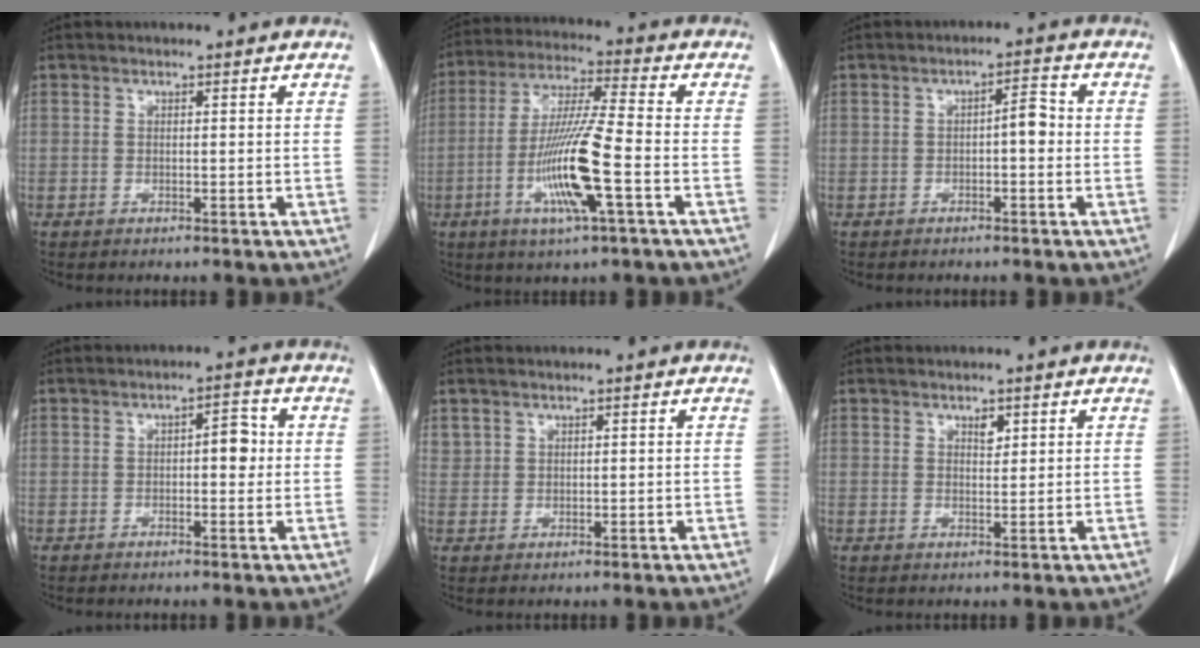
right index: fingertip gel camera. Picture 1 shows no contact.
{"total": 13.1, "force": [-4.0, 0.2, 12.5], "torque": [-0.249, -0.014, -0.079]}
{"total": 3.0, "force": [-0.4, 0.9, 2.8], "torque": [-0.040, 0.012, -0.006]}
{"total": 3.5, "force": [0.3, 1.5, 3.2], "torque": [-0.043, 0.011, 0.003]}
{"total": 1.6, "force": [1.2, 1.1, 0.1], "torque": [0.005, 0.003, 0.023]}
{"total": 1.5, "force": [0.9, 0.8, 1.0], "torque": [-0.014, -0.004, 0.015]}